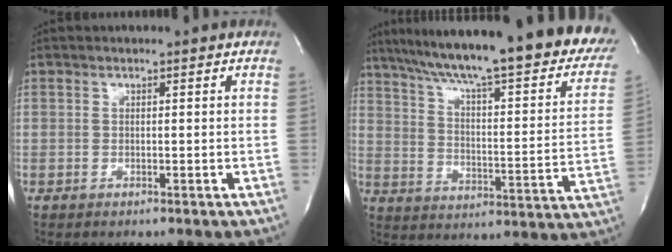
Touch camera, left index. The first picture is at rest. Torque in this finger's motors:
{"motor_torque": [0.55, -0.66, 0.84, 0.19]}